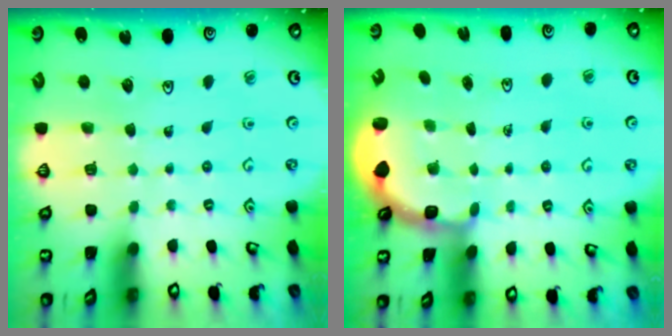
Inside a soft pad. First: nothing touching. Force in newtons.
{"total": 3.0, "press": 2.0, "slide": 2.2}